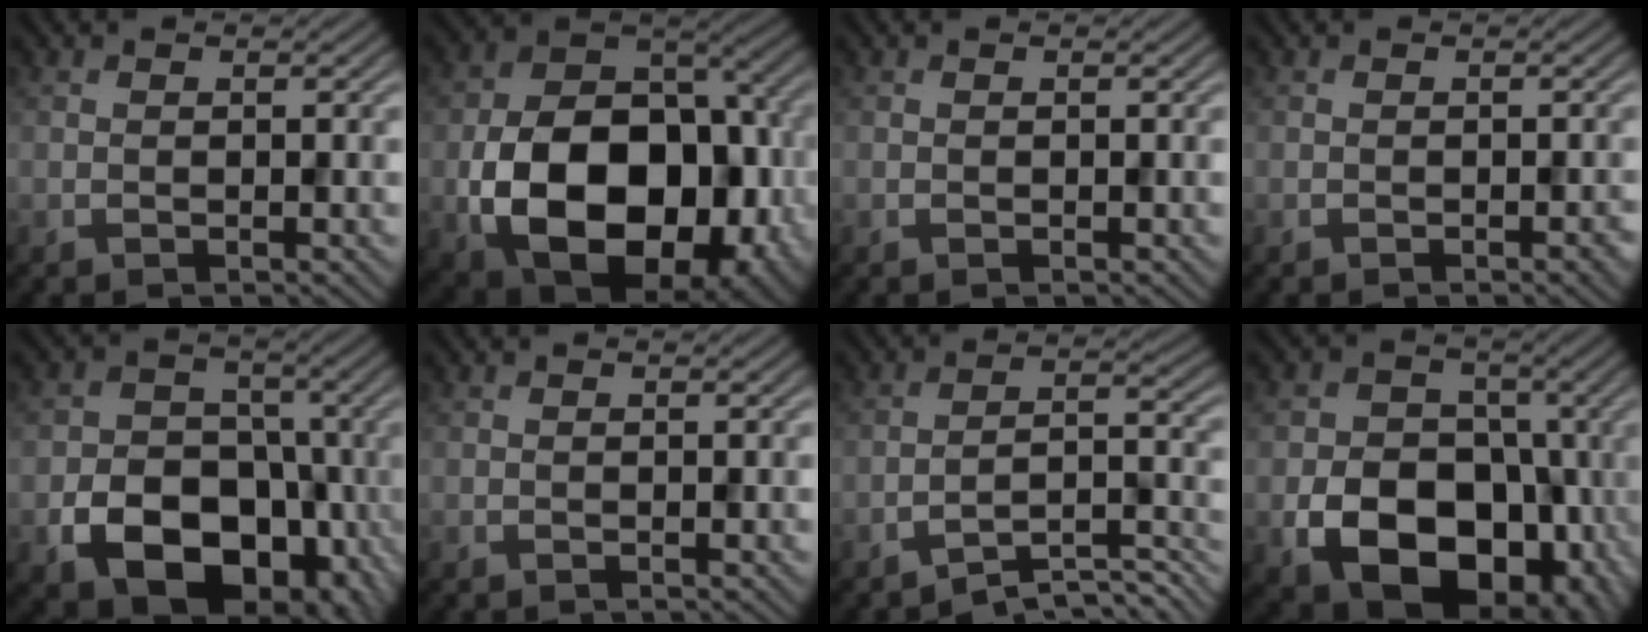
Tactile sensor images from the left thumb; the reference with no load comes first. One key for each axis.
{"total": 17.6, "fx": -4.6, "fy": 12.1, "fz": 12.0, "tx": -0.208, "ty": -0.052, "tz": -0.060}
{"total": 0.0}
{"total": 0.7, "fx": -0.5, "fy": 0.2, "fz": 0.4, "tx": -0.010, "ty": -0.001, "tz": -0.006}
{"total": 12.6, "fx": -4.9, "fy": 9.1, "fz": 7.2, "tx": -0.123, "ty": -0.040, "tz": -0.086}
{"total": 0.0}
{"total": 5.9, "fx": -4.7, "fy": 1.0, "fz": 3.5, "tx": -0.062, "ty": 0.007, "tz": -0.080}
{"total": 13.9, "fx": -4.4, "fy": 10.2, "fz": 8.5, "tx": -0.140, "ty": -0.039, "tz": -0.078}